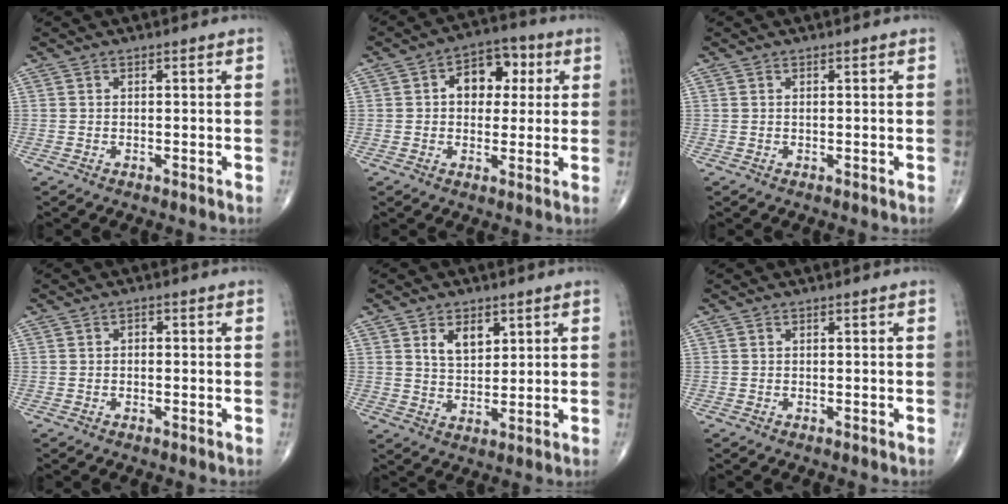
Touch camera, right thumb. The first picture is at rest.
{"total": 9.4, "force": [2.1, 6.6, 6.4], "torque": [-0.050, 0.014, 0.025]}
{"total": 0.0}
{"total": 1.0, "force": [-0.1, 0.7, 0.7], "torque": [-0.005, 0.003, -0.004]}
{"total": 6.0, "force": [2.8, 3.6, 3.9], "torque": [-0.046, -0.022, 0.052]}
{"total": 0.0}